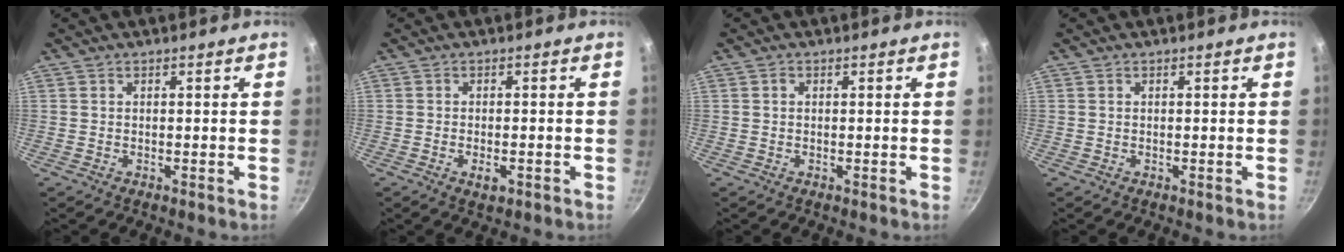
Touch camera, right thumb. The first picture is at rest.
{"total": 2.8, "force": [-1.2, 1.3, 2.2], "torque": [-0.035, 0.003, -0.017]}
{"total": 0.7, "force": [0.2, 0.6, 0.4], "torque": [-0.007, 0.004, 0.002]}
{"total": 0.0}